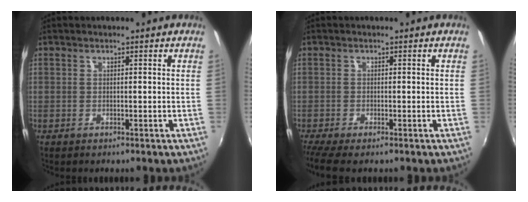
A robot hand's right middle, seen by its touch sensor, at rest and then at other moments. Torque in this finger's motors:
{"motor_torque": [0.85, -0.64, 0.27, 0.07]}